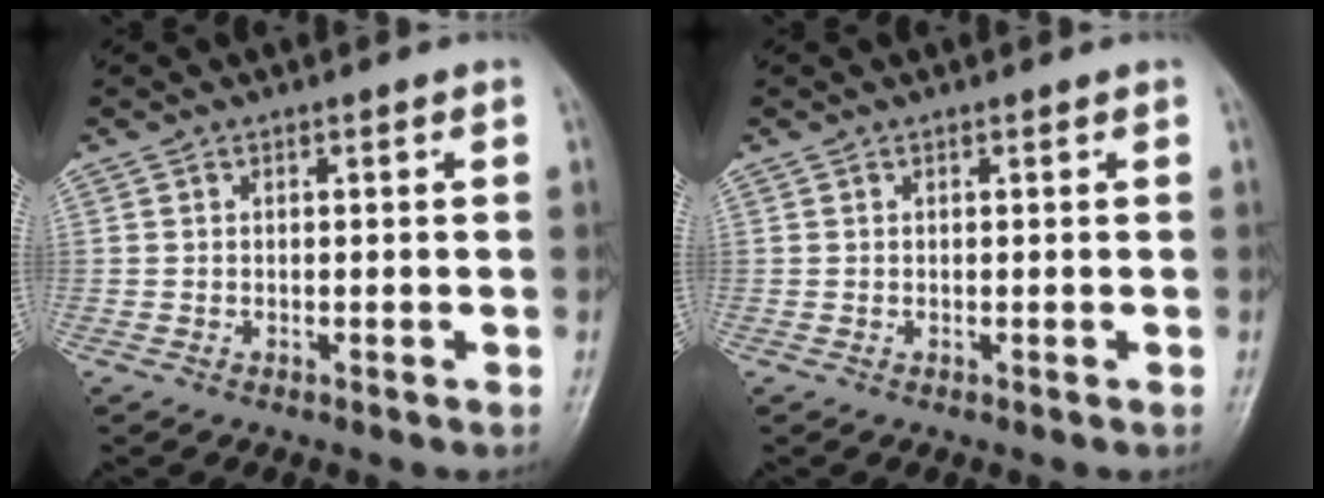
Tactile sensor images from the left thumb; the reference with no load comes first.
{"total": 0.0}